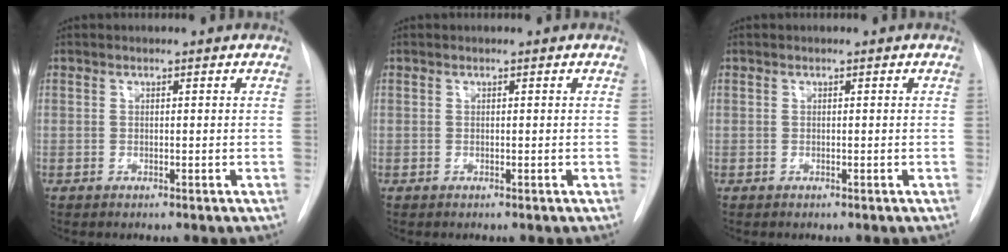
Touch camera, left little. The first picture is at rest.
{"total": 0.0}
{"total": 0.0}